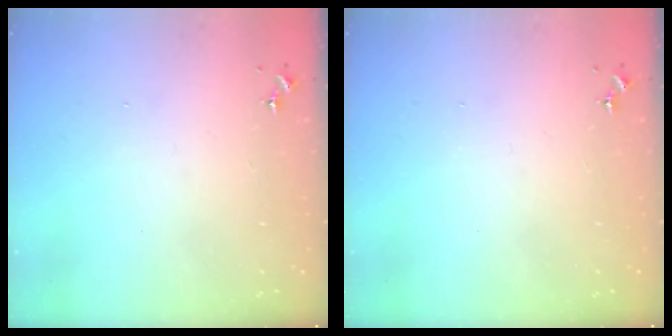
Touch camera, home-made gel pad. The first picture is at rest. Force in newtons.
{"total": 0.0}